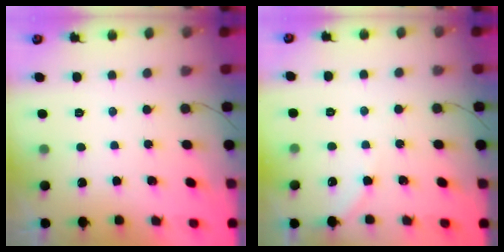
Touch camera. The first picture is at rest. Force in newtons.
{"total": 2.9, "press": 2.8, "slide": 0.6}